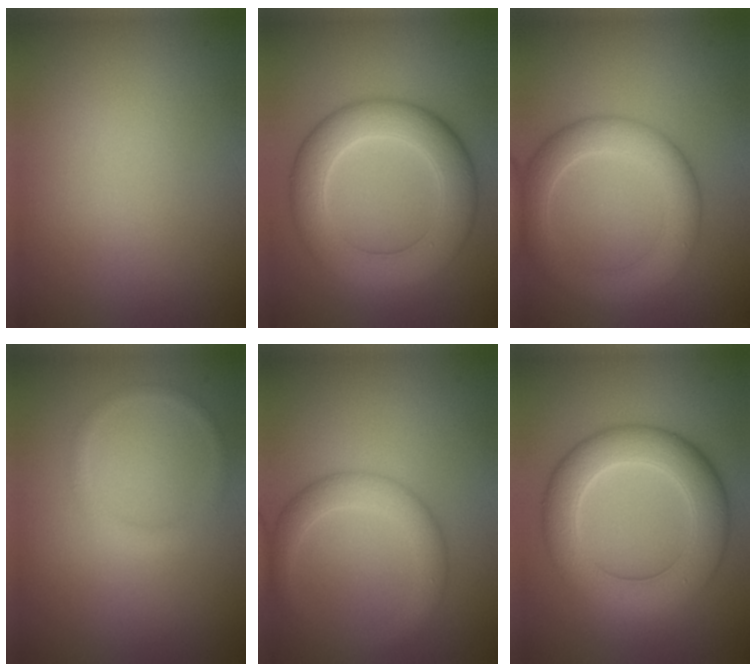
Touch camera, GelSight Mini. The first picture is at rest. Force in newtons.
{"total": 7.1, "press": 7.1, "slide": 0.2}
{"total": 5.3, "press": 5.3, "slide": 0.4}
{"total": 1.2, "press": 1.2, "slide": 0.0}
{"total": 3.9, "press": 3.9, "slide": 0.2}
{"total": 7.4, "press": 7.4, "slide": 0.4}